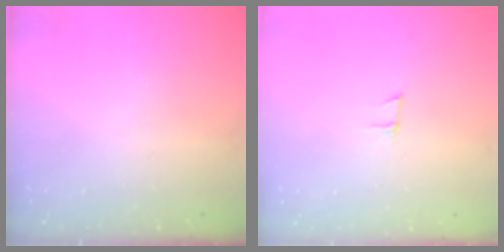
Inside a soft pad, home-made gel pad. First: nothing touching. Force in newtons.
{"total": 3.9, "press": 3.9, "slide": 0.3}